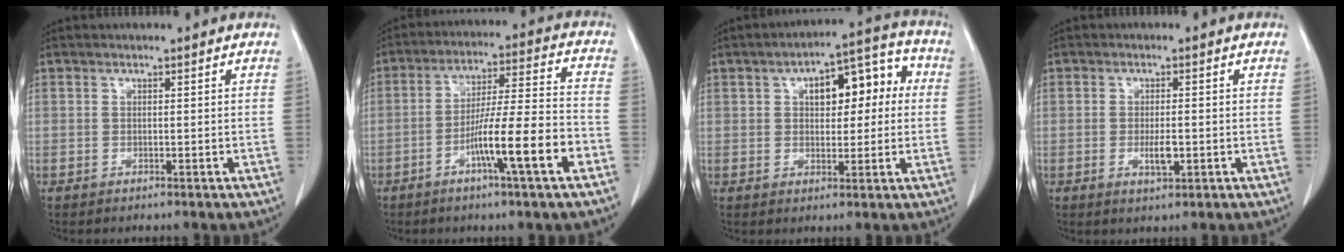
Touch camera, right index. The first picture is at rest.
{"total": 12.4, "force": [-5.4, -0.2, 11.2], "torque": [-0.191, 0.003, -0.092]}
{"total": 10.1, "force": [2.2, 4.8, 8.7], "torque": [-0.113, 0.045, 0.032]}
{"total": 3.1, "force": [-0.7, 0.8, 2.9], "torque": [-0.055, -0.003, -0.009]}